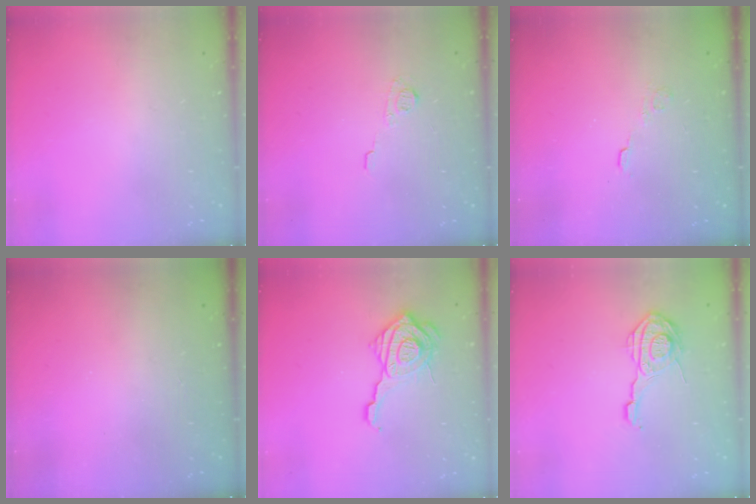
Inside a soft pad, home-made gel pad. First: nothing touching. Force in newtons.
{"total": 5.5, "press": 5.5, "slide": 0.3}
{"total": 2.6, "press": 2.2, "slide": 1.4}
{"total": 2.3, "press": 2.1, "slide": 0.7}
{"total": 14.8, "press": 14.7, "slide": 1.5}
{"total": 12.2, "press": 12.2, "slide": 0.5}